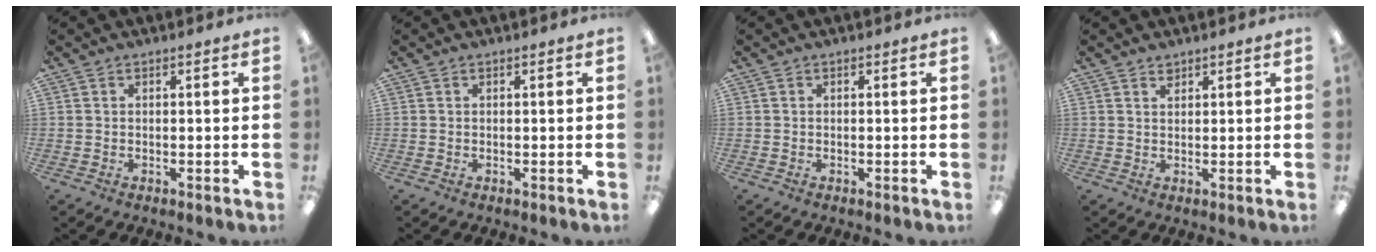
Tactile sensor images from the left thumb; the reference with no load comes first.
{"total": 0.0}
{"total": 0.0}
{"total": 1.4, "force": [1.3, 0.5, 0.4], "torque": [-0.010, -0.002, 0.025]}